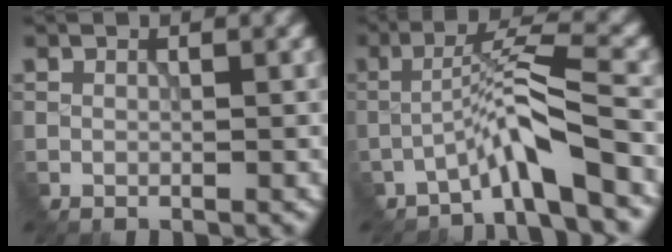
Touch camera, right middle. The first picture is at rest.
{"total": 4.6, "force": [-3.0, 0.0, 3.5], "torque": [-0.065, 0.021, -0.064]}